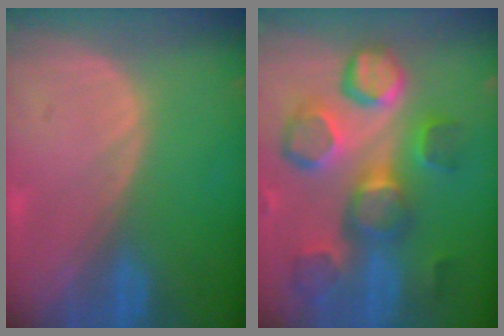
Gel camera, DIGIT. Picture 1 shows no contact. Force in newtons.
{"total": 11.9, "press": 10.8, "slide": 5.0}